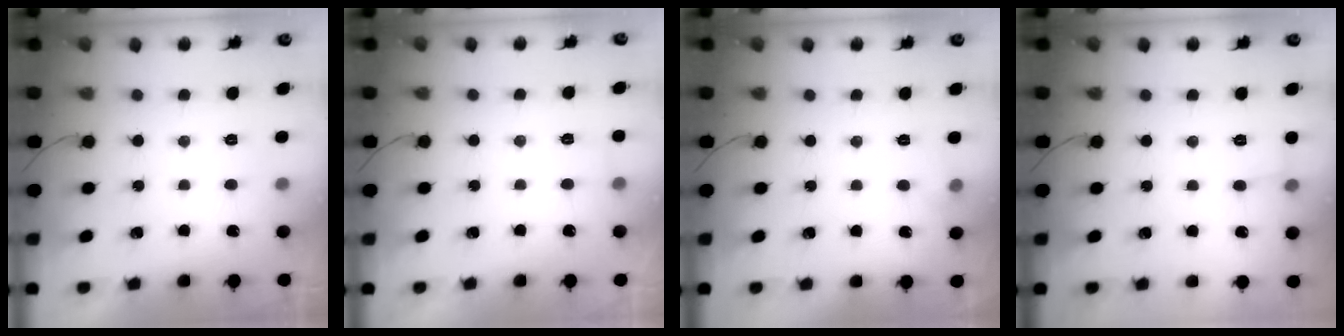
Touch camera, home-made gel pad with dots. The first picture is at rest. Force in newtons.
{"total": 2.1, "press": 2.0, "slide": 0.7}
{"total": 6.4, "press": 3.3, "slide": 5.5}
{"total": 5.5, "press": 5.3, "slide": 1.8}